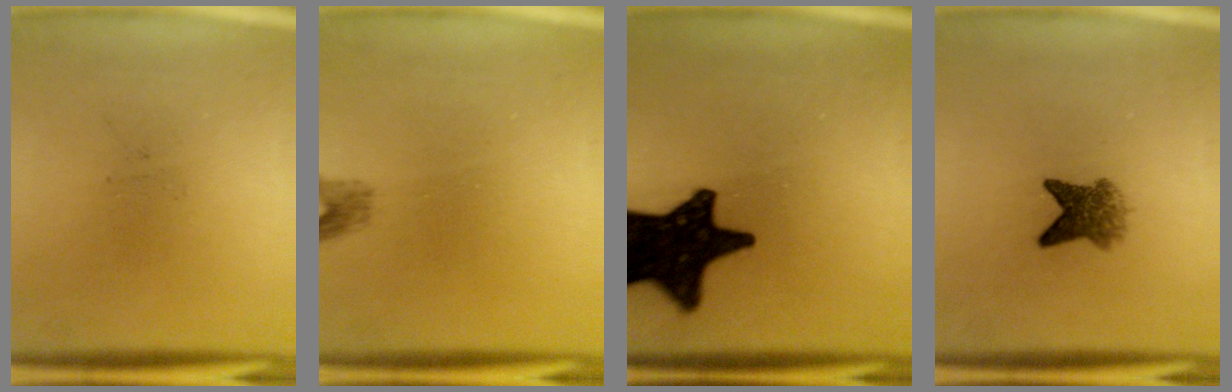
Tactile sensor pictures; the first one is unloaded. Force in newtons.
{"total": 1.5}
{"total": 18.9}
{"total": 4.2}